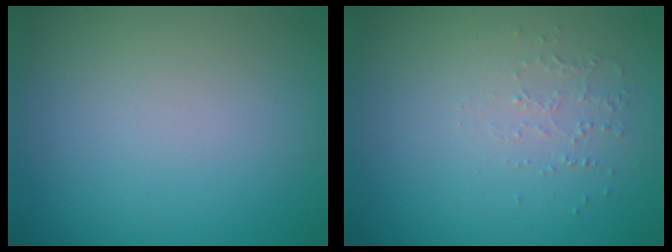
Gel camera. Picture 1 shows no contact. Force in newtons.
{"total": 0.8, "press": 0.5, "slide": 0.6}